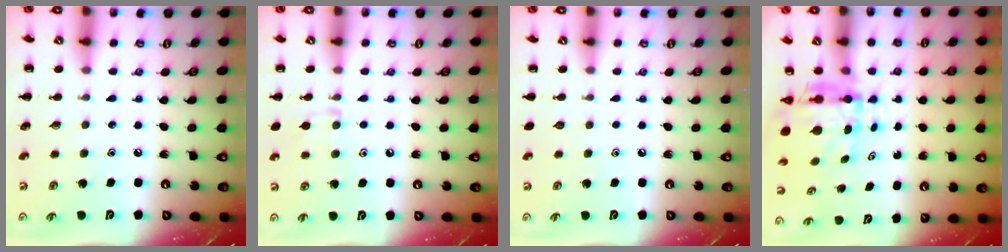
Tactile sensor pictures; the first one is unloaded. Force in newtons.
{"total": 7.4, "press": 6.9, "slide": 2.5}
{"total": 0.0}
{"total": 5.6, "press": 5.4, "slide": 1.5}